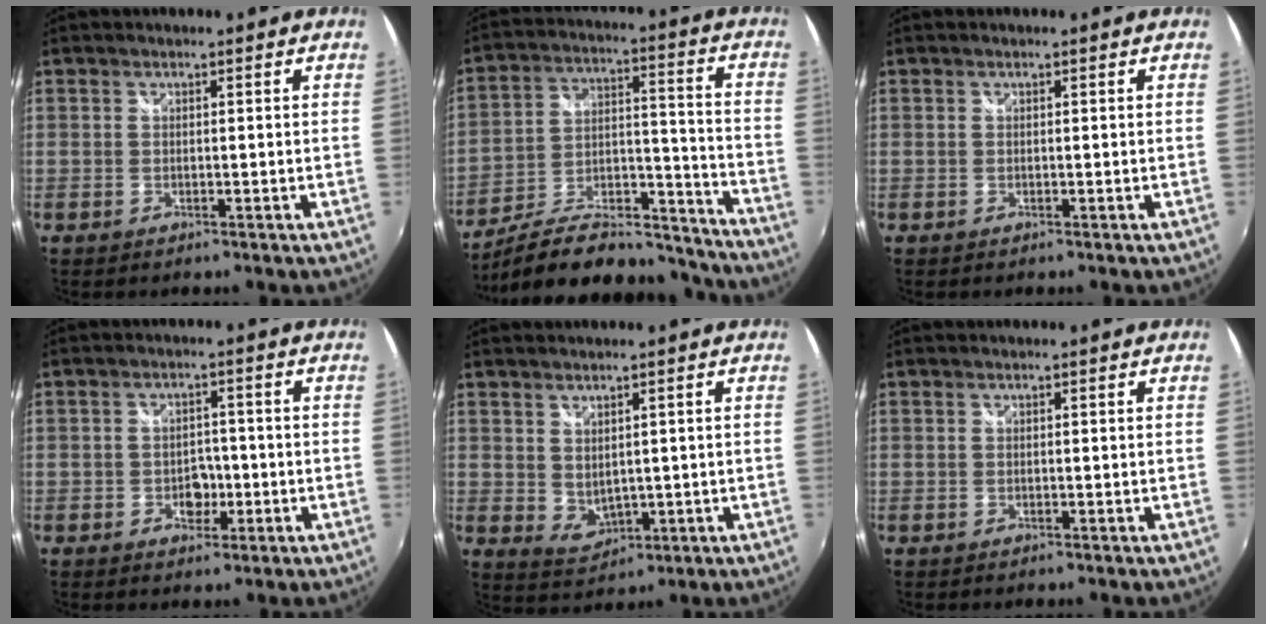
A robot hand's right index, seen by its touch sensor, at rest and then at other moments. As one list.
[{"total": 24.8, "force": [-21.2, 7.5, 10.6], "torque": [-0.178, 0.016, -0.296]}, {"total": 0.0}, {"total": 4.1, "force": [-1.5, 3.2, 2.1], "torque": [-0.033, 0.006, -0.022]}, {"total": 4.4, "force": [1.5, 3.2, 2.6], "torque": [-0.042, -0.006, 0.036]}, {"total": 0.0}]